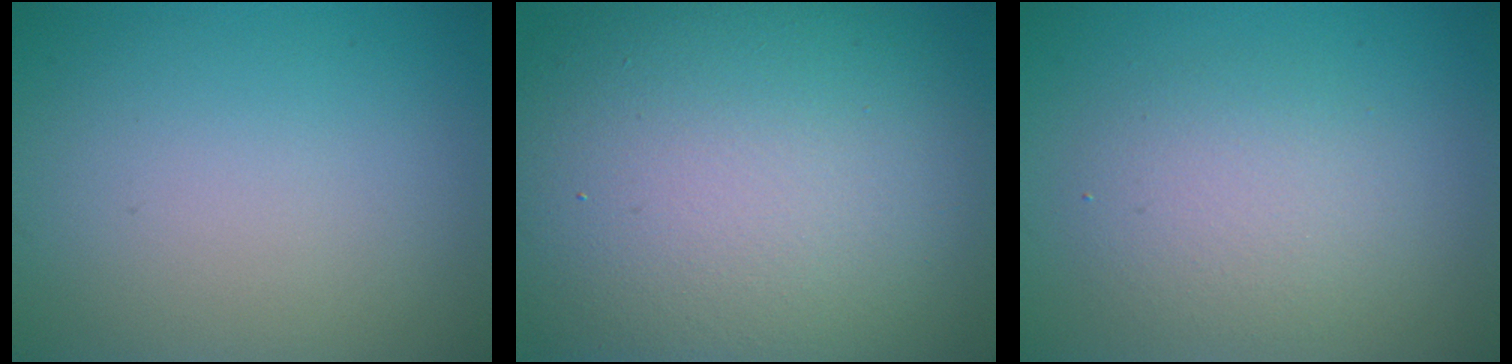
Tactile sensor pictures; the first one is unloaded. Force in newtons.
{"total": 16.9, "press": 16.9, "slide": 1.0}
{"total": 3.4, "press": 3.4, "slide": 0.5}